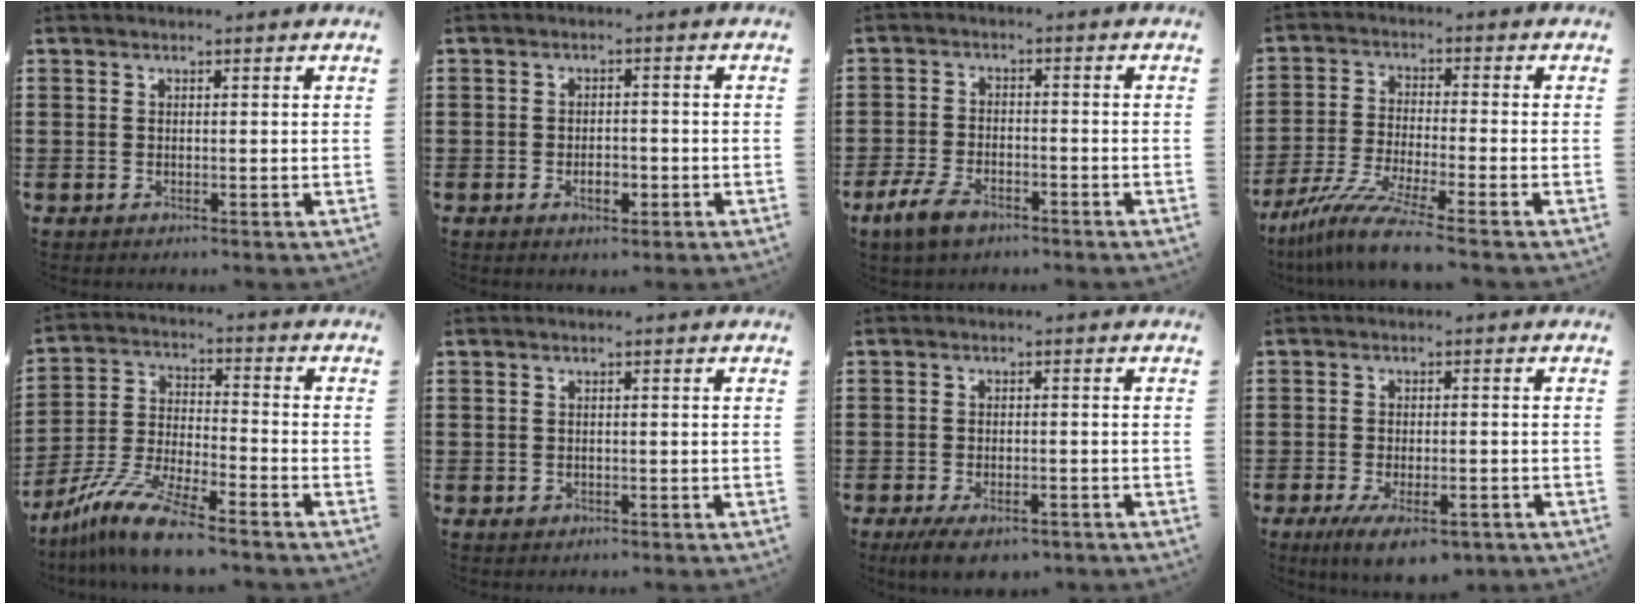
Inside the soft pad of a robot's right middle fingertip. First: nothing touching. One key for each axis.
{"total": 3.2, "fx": -1.2, "fy": 1.6, "fz": 2.5, "tx": -0.038, "ty": 0.001, "tz": -0.025}
{"total": 5.0, "fx": -3.3, "fy": 2.3, "fz": 2.9, "tx": -0.067, "ty": 0.004, "tz": -0.065}
{"total": 8.1, "fx": -6.6, "fy": -0.2, "fz": 4.7, "tx": -0.103, "ty": -0.014, "tz": -0.130}
{"total": 10.7, "fx": -9.1, "fy": 0.8, "fz": 5.5, "tx": -0.123, "ty": 0.008, "tz": -0.183}
{"total": 0.6, "fx": -0.1, "fy": 0.5, "fz": 0.2, "tx": -0.007, "ty": 0.001, "tz": -0.001}
{"total": 3.2, "fx": -2.5, "fy": 1.0, "fz": 1.7, "tx": -0.042, "ty": -0.003, "tz": -0.053}
{"total": 5.5, "fx": -3.6, "fy": 1.7, "fz": 3.7, "tx": -0.072, "ty": -0.004, "tz": -0.065}